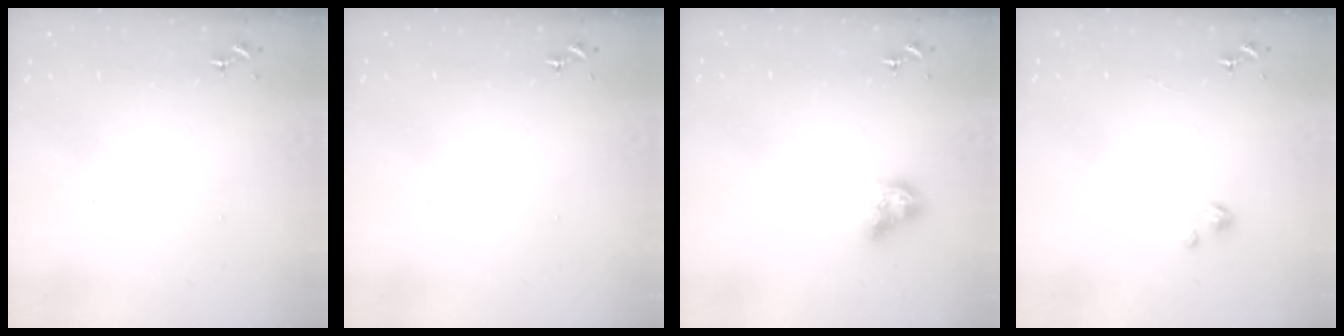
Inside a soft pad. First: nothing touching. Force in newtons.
{"total": 0.0}
{"total": 7.7, "press": 7.7, "slide": 0.9}
{"total": 2.8, "press": 2.8, "slide": 0.2}